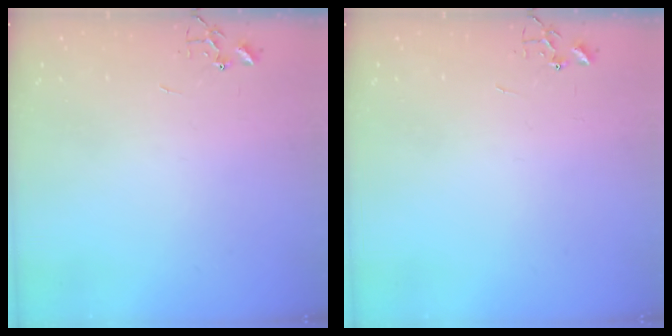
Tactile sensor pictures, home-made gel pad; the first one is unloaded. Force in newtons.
{"total": 0.0}